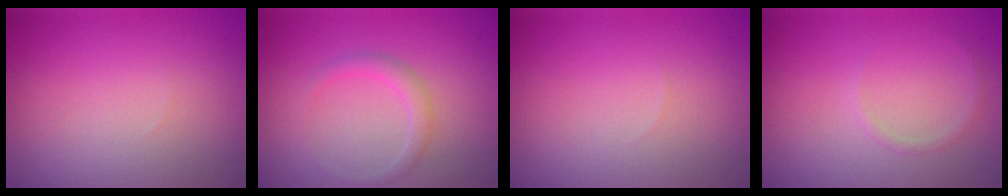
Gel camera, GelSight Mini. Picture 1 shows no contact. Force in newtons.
{"total": 1.5, "press": 1.5, "slide": 0.2}
{"total": 0.0}
{"total": 0.6, "press": 0.6, "slide": 0.1}